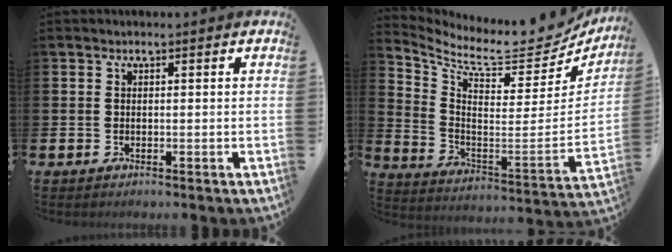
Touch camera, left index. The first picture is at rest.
{"total": 8.5, "force": [7.3, 2.6, 3.5], "torque": [-0.080, -0.075, 0.116]}